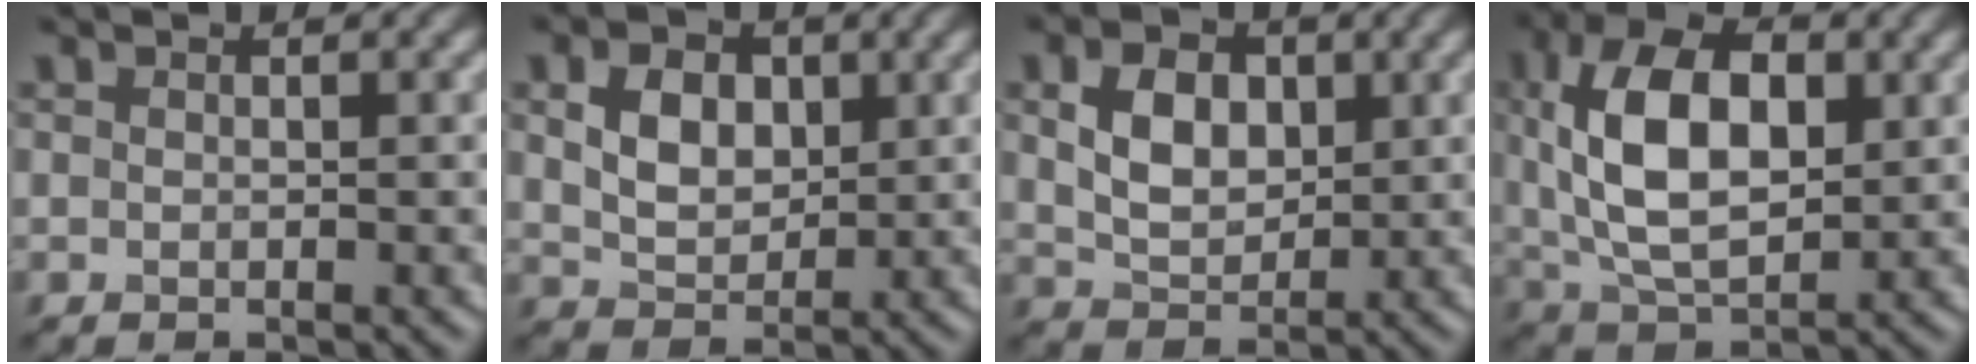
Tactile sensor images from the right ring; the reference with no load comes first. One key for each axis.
{"total": 4.4, "fx": 1.3, "fy": 3.1, "fz": 2.8, "tx": -0.057, "ty": 0.001, "tz": 0.023}
{"total": 4.9, "fx": 1.3, "fy": 3.4, "fz": 3.3, "tx": -0.067, "ty": 0.001, "tz": 0.023}
{"total": 10.3, "fx": 2.0, "fy": 5.9, "fz": 8.2, "tx": -0.164, "ty": 0.008, "tz": 0.034}